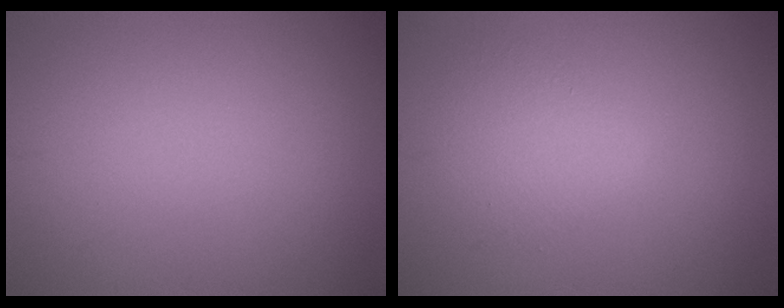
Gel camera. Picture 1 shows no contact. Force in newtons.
{"total": 2.5, "press": 2.5, "slide": 0.2}